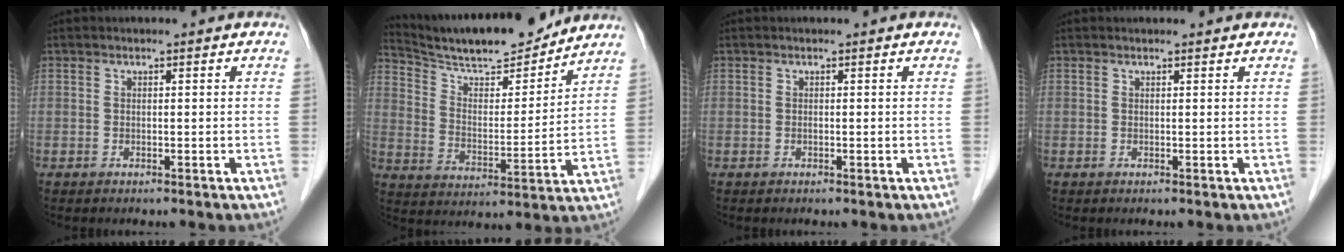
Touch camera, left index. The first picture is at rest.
{"total": 16.2, "force": [15.0, 2.1, 5.8], "torque": [-0.104, -0.006, 0.247]}
{"total": 0.0}
{"total": 1.5, "force": [1.5, 0.2, 0.2], "torque": [-0.010, 0.011, 0.018]}